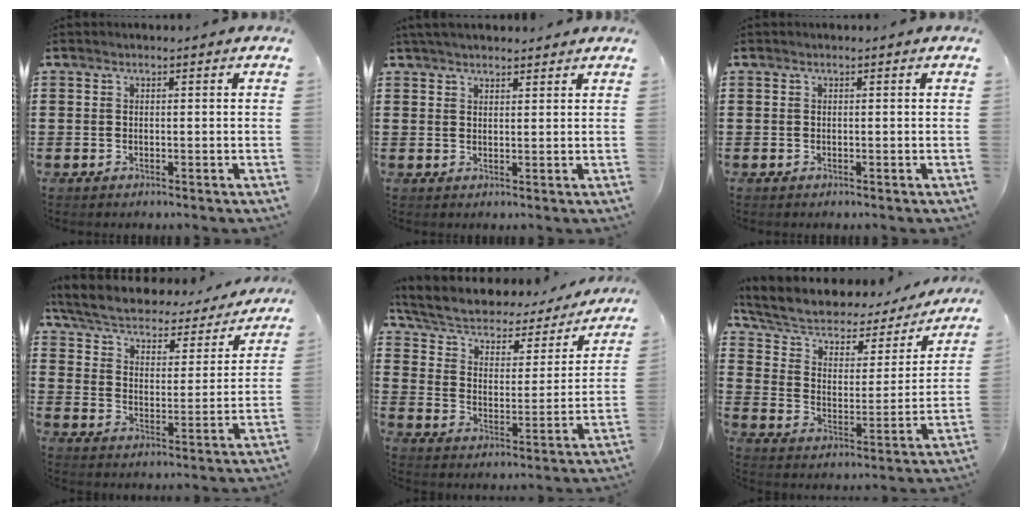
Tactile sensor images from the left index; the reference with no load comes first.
{"total": 2.6, "force": [2.5, 0.5, 0.8], "torque": [-0.022, 0.001, 0.048]}
{"total": 0.0}
{"total": 4.1, "force": [3.7, 1.1, 1.4], "torque": [-0.050, -0.028, 0.057]}
{"total": 4.4, "force": [3.2, 2.1, 2.1], "torque": [-0.060, -0.027, 0.049]}
{"total": 5.5, "force": [3.7, 3.0, 2.6], "torque": [-0.071, -0.023, 0.060]}